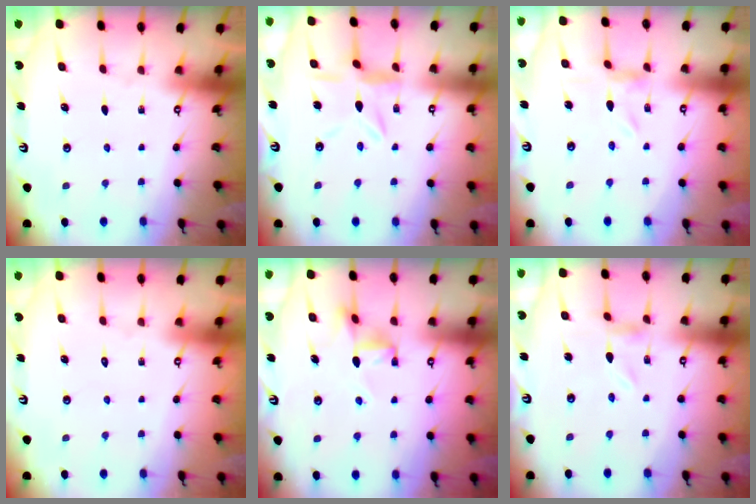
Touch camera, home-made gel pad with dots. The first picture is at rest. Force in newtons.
{"total": 6.8, "press": 6.8, "slide": 0.6}
{"total": 1.6, "press": 1.6, "slide": 0.2}
{"total": 1.6, "press": 1.6, "slide": 0.1}
{"total": 5.5, "press": 5.5, "slide": 0.5}
{"total": 0.0}